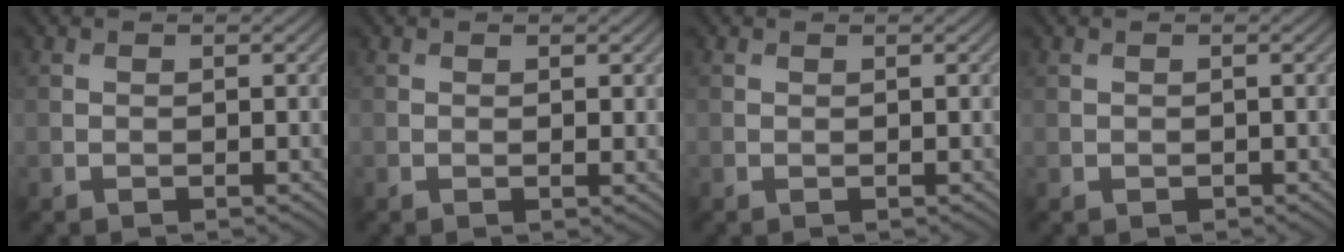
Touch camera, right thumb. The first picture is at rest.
{"total": 0.7, "force": [0.3, 0.1, 0.6], "torque": [-0.008, -0.004, 0.003]}
{"total": 0.0}
{"total": 0.5, "force": [-0.1, 0.5, 0.1], "torque": [0.000, -0.004, -0.002]}